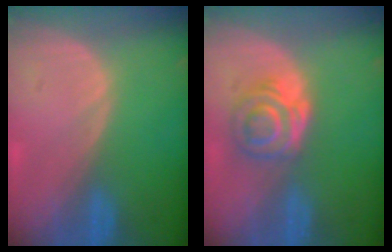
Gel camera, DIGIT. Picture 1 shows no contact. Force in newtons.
{"total": 6.2, "press": 5.2, "slide": 3.3}